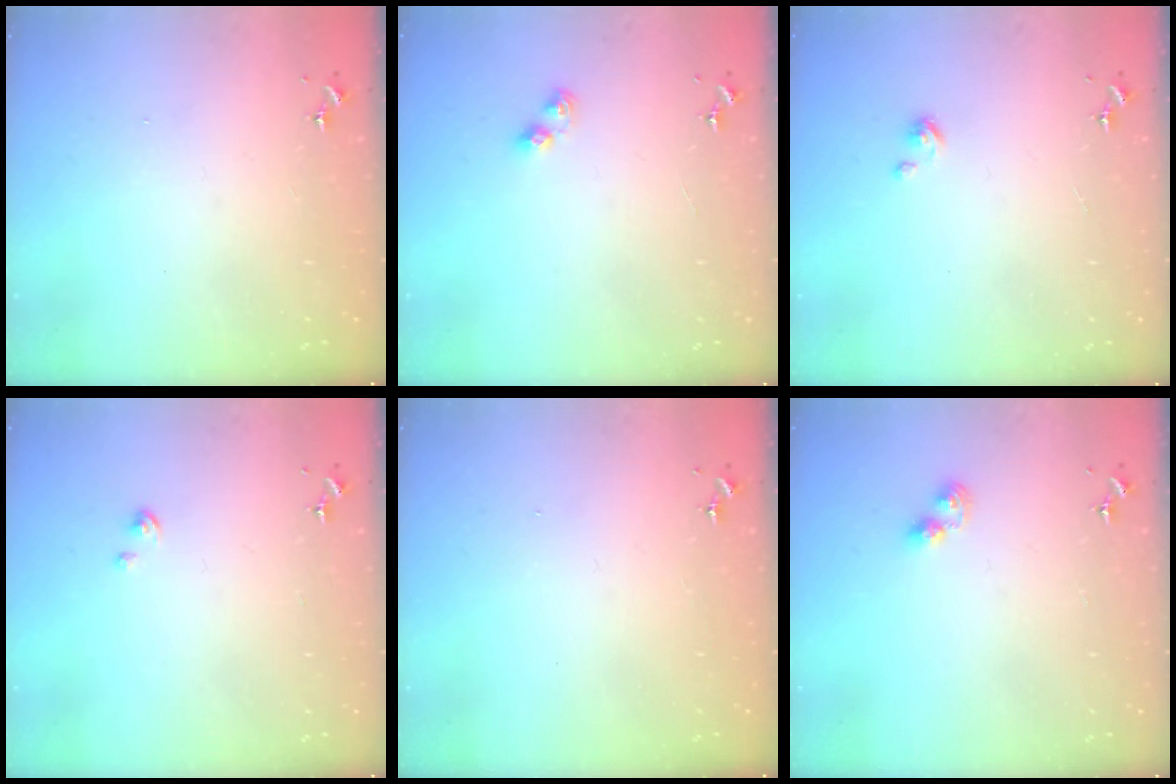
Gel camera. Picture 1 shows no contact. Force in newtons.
{"total": 5.2, "press": 5.1, "slide": 0.6}
{"total": 2.7, "press": 2.7, "slide": 0.3}
{"total": 1.0, "press": 1.0, "slide": 0.2}
{"total": 0.0}
{"total": 3.0, "press": 2.9, "slide": 0.4}